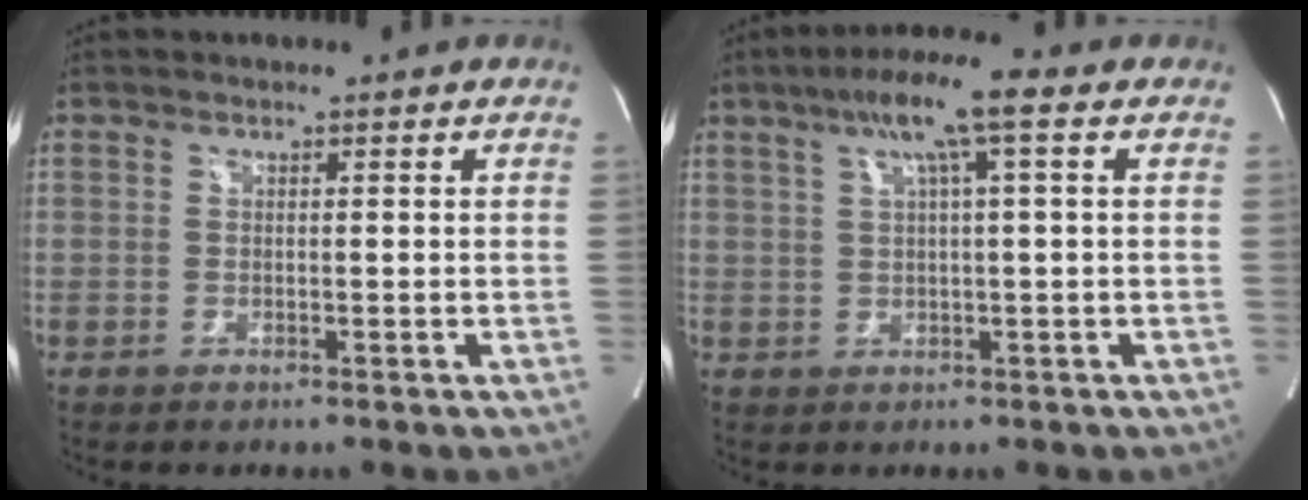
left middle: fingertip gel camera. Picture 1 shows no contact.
{"total": 7.9, "force": [3.5, -0.1, 7.1], "torque": [-0.125, 0.022, 0.057]}